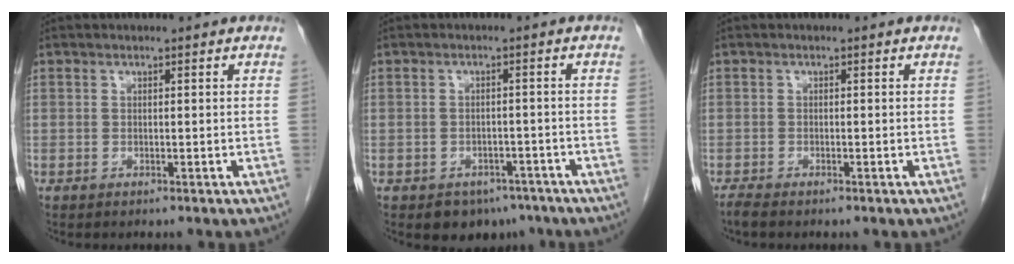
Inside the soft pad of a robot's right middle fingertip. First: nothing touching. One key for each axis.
{"total": 5.1, "fx": -3.7, "fy": 3.3, "fz": 1.3, "tx": -0.009, "ty": 0.006, "tz": -0.046}
{"total": 1.3, "fx": -1.1, "fy": 0.0, "fz": 0.7, "tx": -0.024, "ty": -0.007, "tz": -0.022}